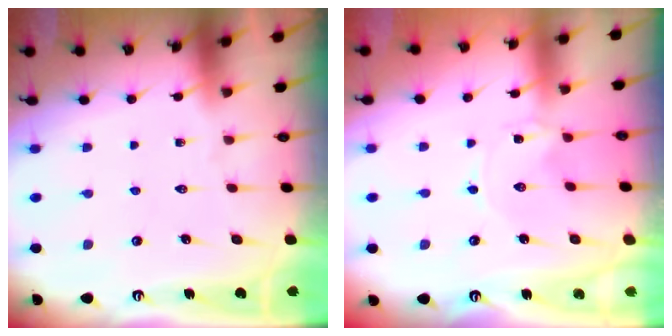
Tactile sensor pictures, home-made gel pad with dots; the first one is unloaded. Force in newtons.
{"total": 0.0}